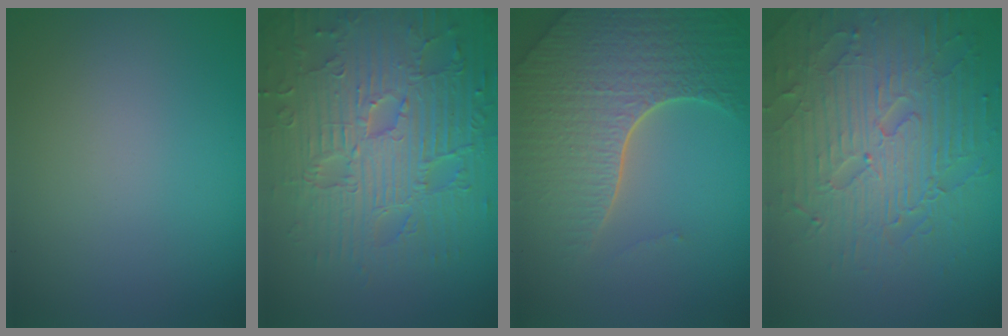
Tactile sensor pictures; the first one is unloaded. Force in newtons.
{"total": 9.4, "press": 6.6, "slide": 6.7}
{"total": 8.4, "press": 5.8, "slide": 6.0}
{"total": 8.2, "press": 6.1, "slide": 5.5}